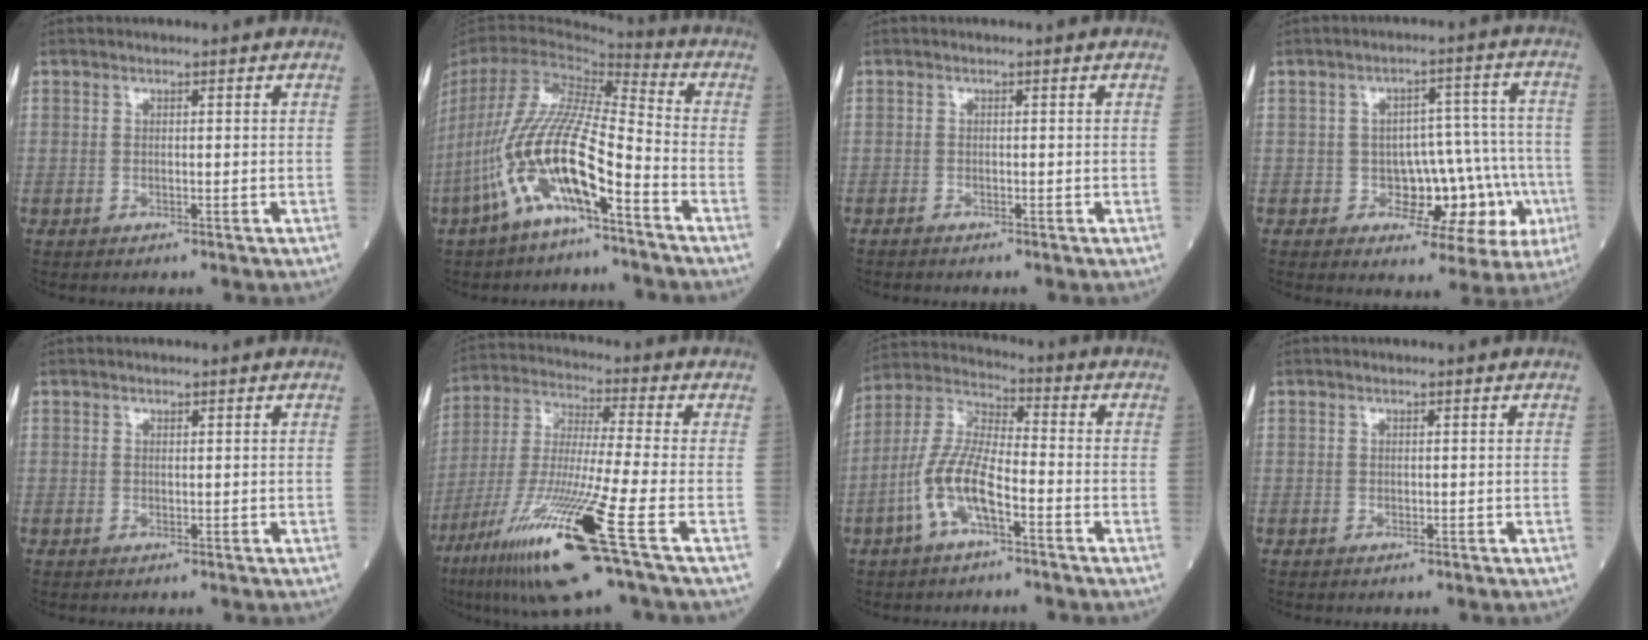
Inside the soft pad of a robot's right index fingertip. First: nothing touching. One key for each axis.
{"total": 18.1, "fx": -8.3, "fy": 3.9, "fz": 15.6, "tx": -0.344, "ty": -0.009, "tz": -0.155}
{"total": 1.2, "fx": -1.1, "fy": 0.1, "fz": 0.4, "tx": -0.011, "ty": -0.003, "tz": -0.017}
{"total": 10.9, "fx": -3.4, "fy": 5.9, "fz": 8.5, "tx": -0.086, "ty": 0.033, "tz": -0.036}
{"total": 0.0}
{"total": 18.8, "fx": -9.5, "fy": -0.8, "fz": 16.2, "tx": -0.341, "ty": -0.051, "tz": -0.181}
{"total": 10.1, "fx": -4.2, "fy": 2.8, "fz": 8.8, "tx": -0.203, "ty": 0.010, "tz": -0.083}
{"total": 0.0}